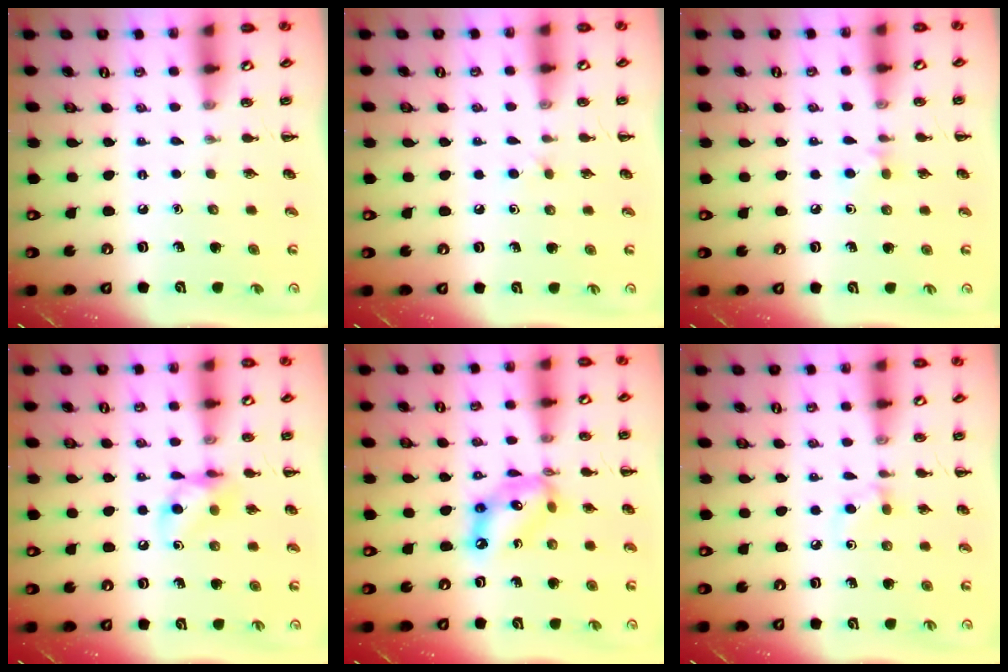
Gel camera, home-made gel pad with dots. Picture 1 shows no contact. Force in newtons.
{"total": 2.2, "press": 2.0, "slide": 1.0}
{"total": 4.0, "press": 3.7, "slide": 1.6}
{"total": 9.0, "press": 9.0, "slide": 1.0}
{"total": 12.1, "press": 11.7, "slide": 3.1}
{"total": 5.5, "press": 5.2, "slide": 1.9}